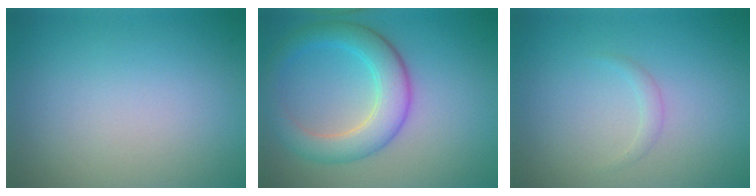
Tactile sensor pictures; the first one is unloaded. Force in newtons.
{"total": 5.2, "press": 5.2, "slide": 0.1}
{"total": 0.8, "press": 0.8, "slide": 0.0}